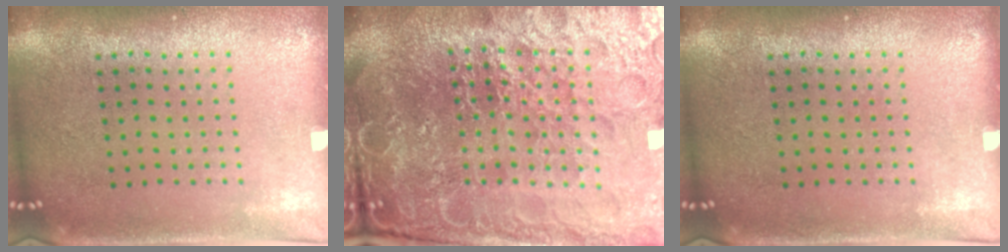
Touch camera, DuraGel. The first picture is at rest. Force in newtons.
{"total": 6.8, "press": 6.0, "slide": 3.3}
{"total": 0.0}